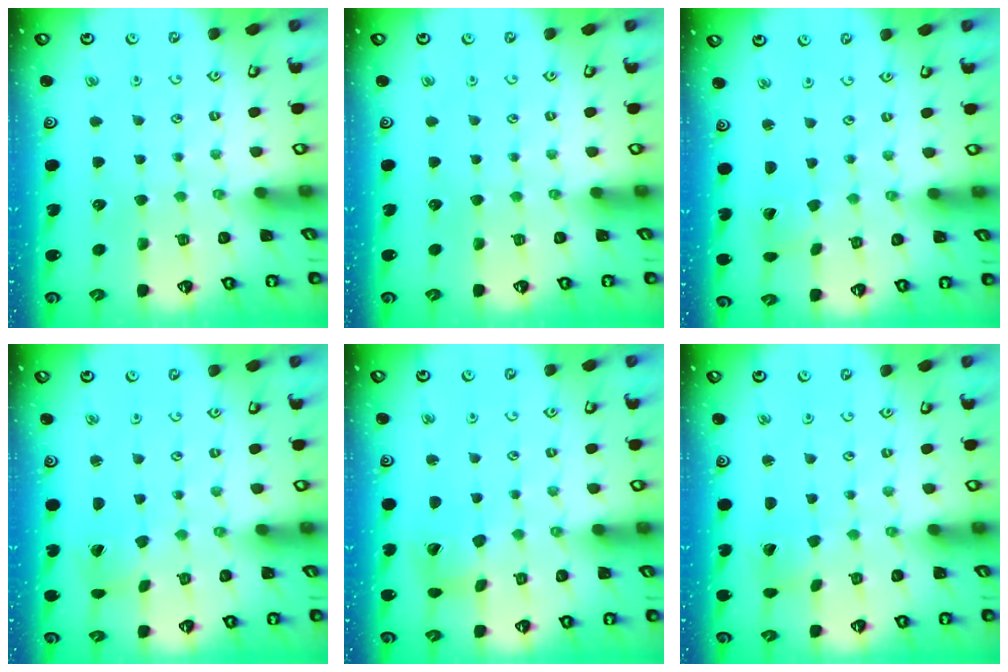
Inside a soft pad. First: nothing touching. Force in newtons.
{"total": 0.0}
{"total": 1.5, "press": 1.5, "slide": 0.0}
{"total": 1.6, "press": 1.6, "slide": 0.2}
{"total": 6.7, "press": 6.6, "slide": 0.9}
{"total": 2.7, "press": 2.7, "slide": 0.5}